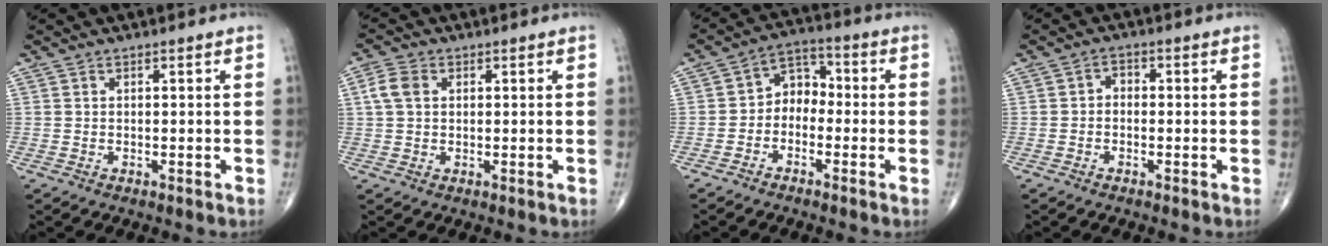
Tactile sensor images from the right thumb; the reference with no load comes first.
{"total": 4.1, "force": [1.0, 3.0, 2.7], "torque": [-0.059, 0.009, 0.015]}
{"total": 6.1, "force": [-1.6, 4.7, 3.6], "torque": [-0.031, 0.035, -0.046]}
{"total": 2.0, "force": [-0.4, 1.6, 1.2], "torque": [-0.007, 0.011, -0.016]}